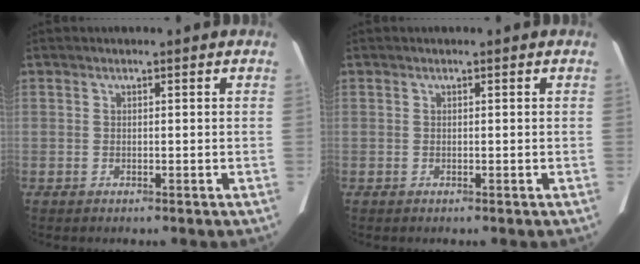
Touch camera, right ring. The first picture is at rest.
{"total": 0.0}